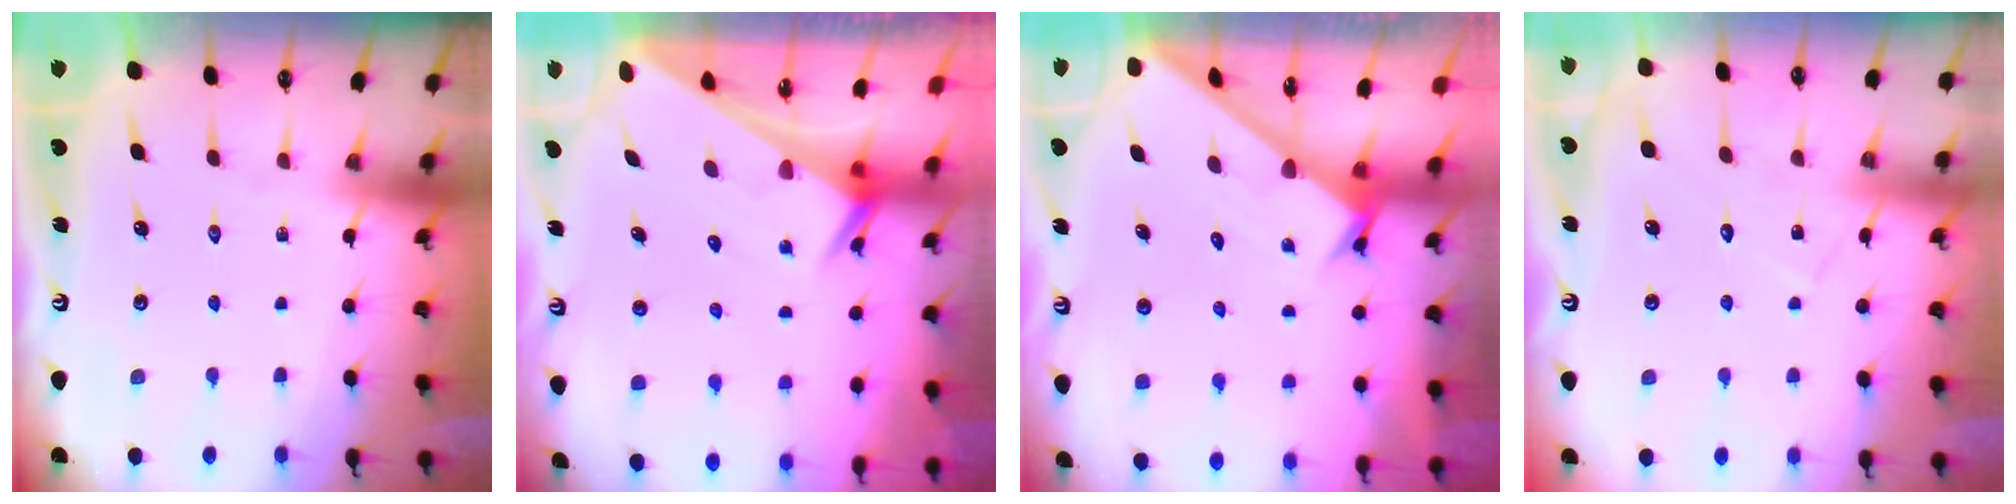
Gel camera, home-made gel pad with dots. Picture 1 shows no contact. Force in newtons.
{"total": 2.5, "press": 2.5, "slide": 0.1}
{"total": 1.7, "press": 1.7, "slide": 0.1}
{"total": 7.2, "press": 7.2, "slide": 0.6}